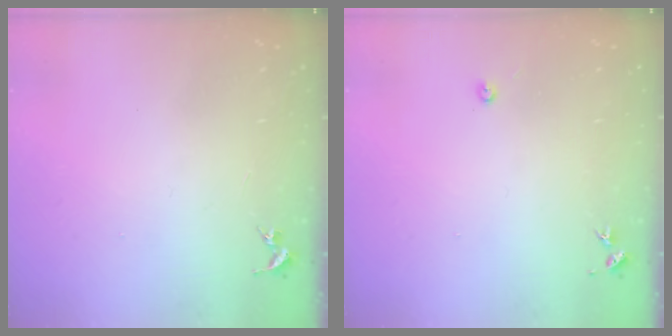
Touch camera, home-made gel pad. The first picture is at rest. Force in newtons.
{"total": 3.0, "press": 3.0, "slide": 0.4}